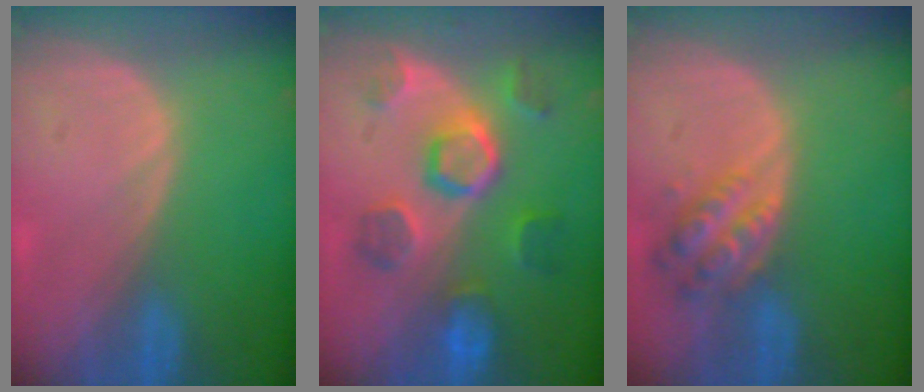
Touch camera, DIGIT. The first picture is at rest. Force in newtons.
{"total": 8.7, "press": 8.7, "slide": 0.1}
{"total": 6.0, "press": 5.5, "slide": 2.3}